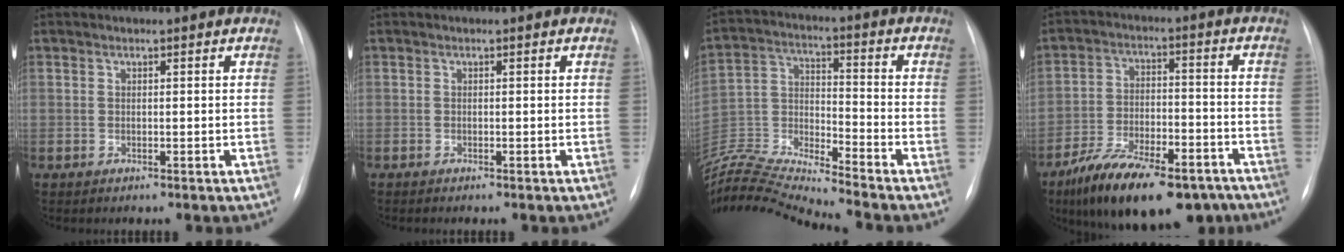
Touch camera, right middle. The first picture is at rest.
{"total": 0.7, "force": [-0.6, 0.0, 0.3], "torque": [-0.006, -0.001, -0.009]}
{"total": 17.0, "force": [-16.2, -1.7, 4.8], "torque": [-0.098, 0.013, -0.302]}
{"total": 19.0, "force": [-13.9, 7.0, 10.9], "torque": [-0.162, 0.010, -0.223]}